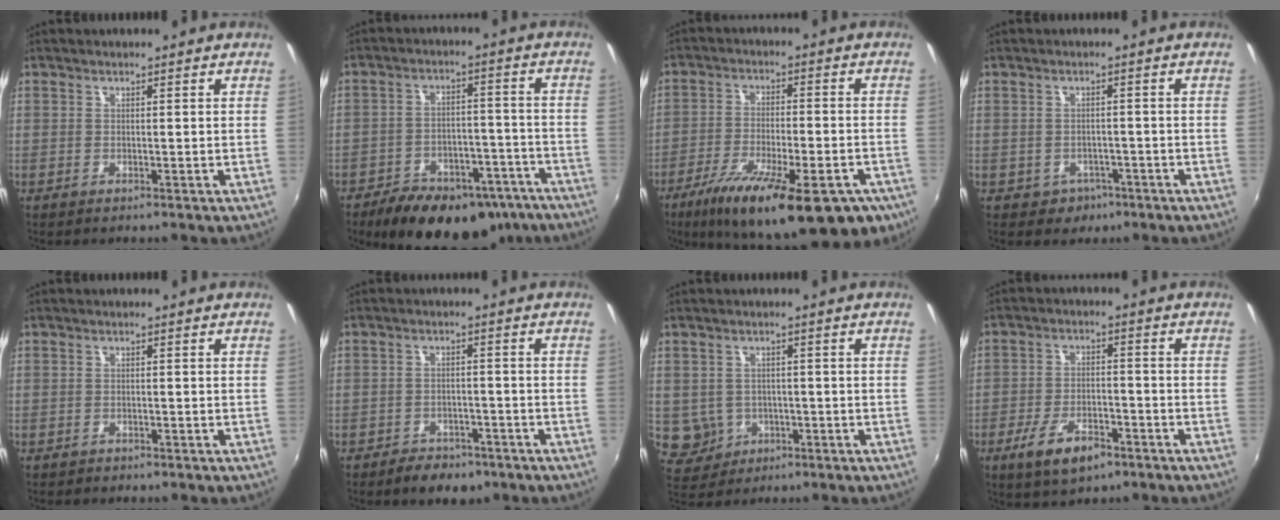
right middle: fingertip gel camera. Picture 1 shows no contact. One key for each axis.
{"total": 21.3, "fx": -16.0, "fy": 10.1, "fz": 9.8, "tx": -0.178, "ty": 0.016, "tz": -0.201}
{"total": 23.1, "fx": -14.2, "fy": 7.4, "fz": 16.7, "tx": -0.288, "ty": -0.061, "tz": -0.210}
{"total": 4.0, "fx": -2.0, "fy": 3.4, "fz": 0.9, "tx": -0.029, "ty": 0.002, "tz": -0.021}
{"total": 1.3, "fx": -1.1, "fy": 0.7, "fz": 0.2, "tx": -0.008, "ty": -0.002, "tz": -0.017}
{"total": 6.7, "fx": -5.0, "fy": 3.7, "fz": 2.5, "tx": -0.066, "ty": 0.005, "tz": -0.067}
{"total": 5.4, "fx": -1.2, "fy": 5.1, "fz": 1.4, "tx": -0.043, "ty": 0.004, "tz": -0.004}
{"total": 8.8, "fx": -5.3, "fy": 3.8, "fz": 5.9, "tx": -0.129, "ty": -0.009, "tz": -0.088}